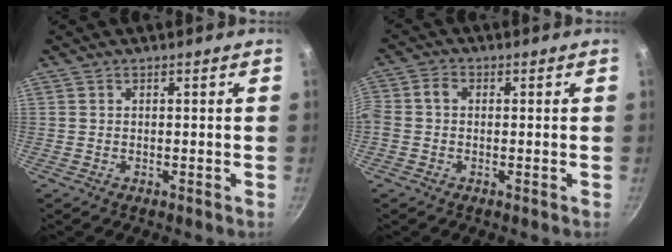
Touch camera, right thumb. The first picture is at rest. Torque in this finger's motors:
{"motor_torque": [1.62, 1.60, 1.48, -0.13, 0.23]}